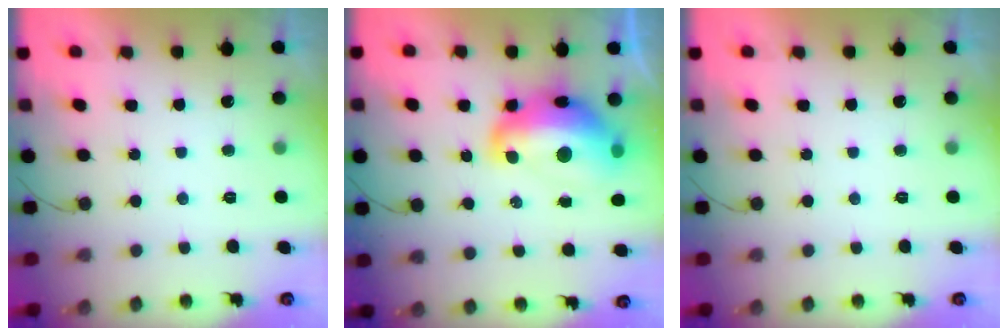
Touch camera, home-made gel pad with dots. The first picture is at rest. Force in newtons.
{"total": 18.6, "press": 18.6, "slide": 1.6}
{"total": 0.0}